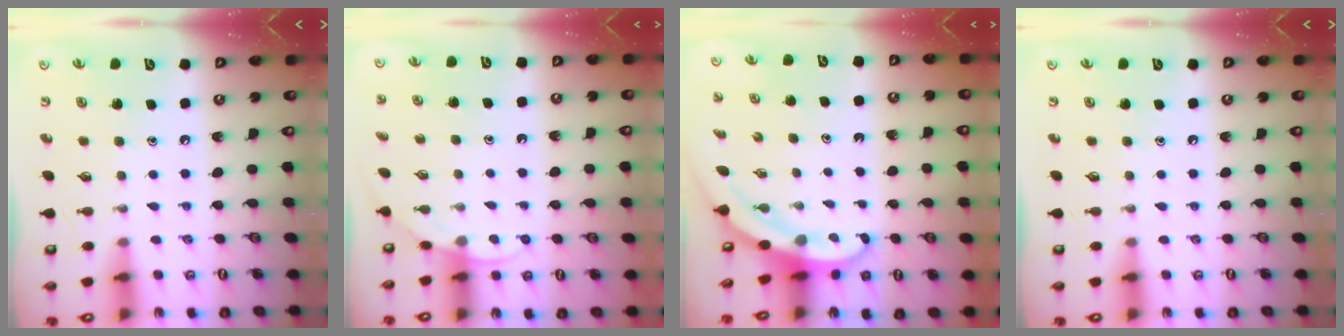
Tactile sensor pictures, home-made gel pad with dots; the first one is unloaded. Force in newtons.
{"total": 4.6, "press": 4.6, "slide": 0.3}
{"total": 3.3, "press": 3.3, "slide": 0.1}
{"total": 0.0}